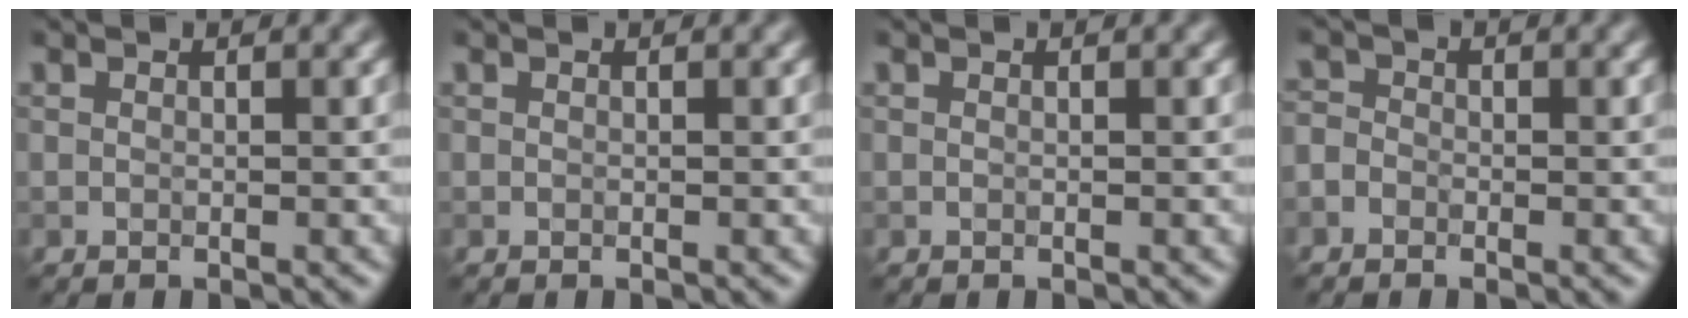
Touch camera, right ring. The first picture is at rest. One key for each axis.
{"total": 0.0}
{"total": 0.0}
{"total": 1.5, "fx": -0.7, "fy": 1.2, "fz": 0.6, "tx": -0.005, "ty": 0.004, "tz": -0.020}